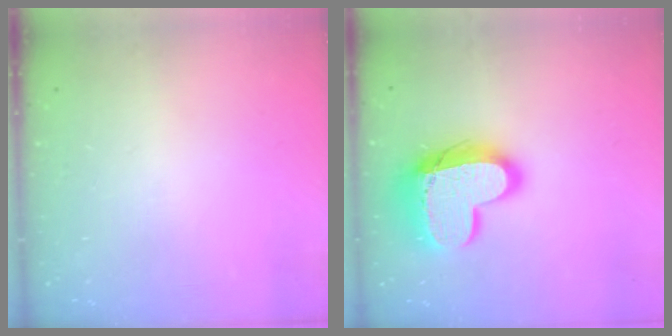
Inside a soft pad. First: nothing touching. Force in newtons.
{"total": 17.4, "press": 17.3, "slide": 1.5}